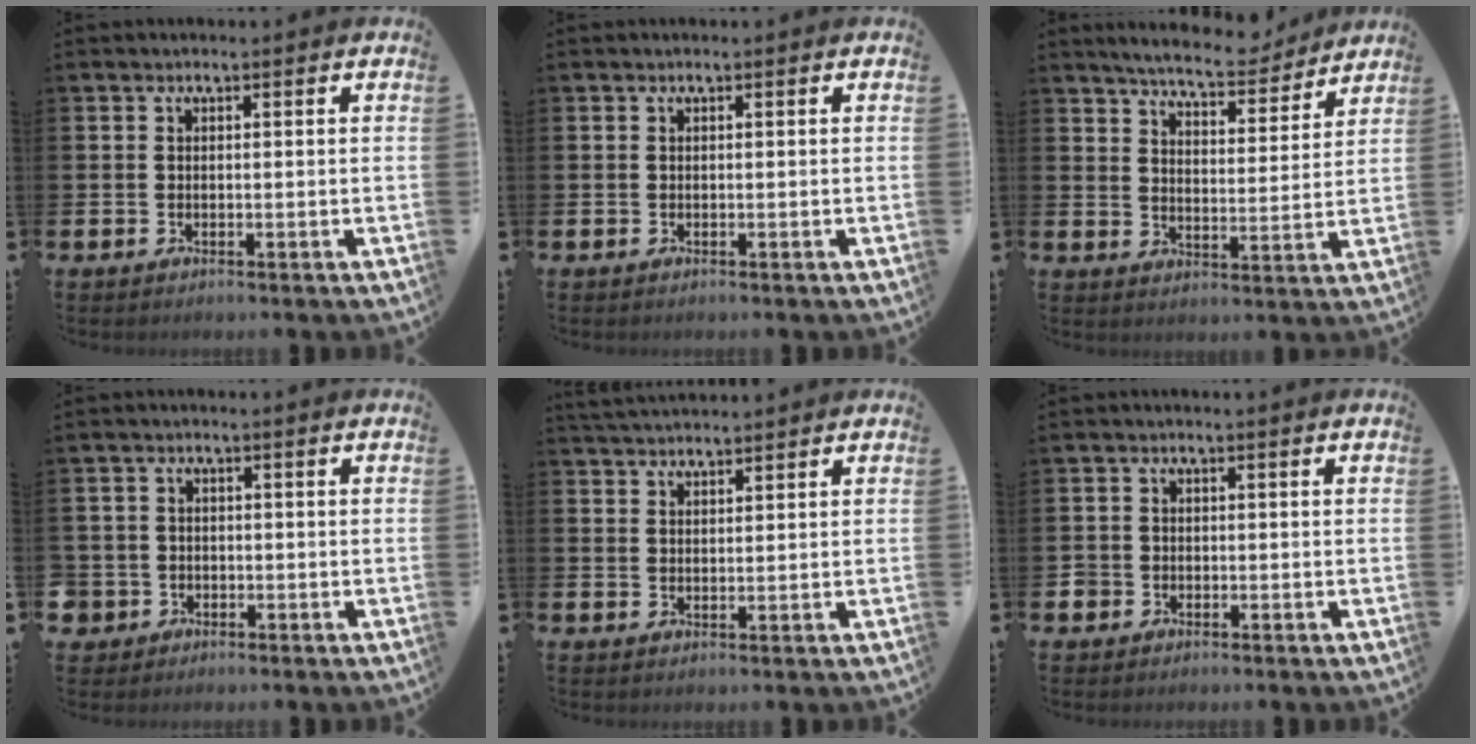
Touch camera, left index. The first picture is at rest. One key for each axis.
{"total": 0.0}
{"total": 6.8, "fx": 6.6, "fy": 0.8, "fz": 1.7, "tx": -0.045, "ty": -0.040, "tz": 0.114}
{"total": 2.3, "fx": -1.0, "fy": 2.0, "fz": -0.1, "tx": -0.013, "ty": 0.008, "tz": -0.024}
{"total": 2.7, "fx": 2.7, "fy": 0.3, "fz": 0.3, "tx": -0.010, "ty": -0.009, "tz": 0.050}
{"total": 1.6, "fx": -0.8, "fy": 1.4, "fz": 0.1, "tx": 0.000, "ty": 0.003, "tz": -0.021}